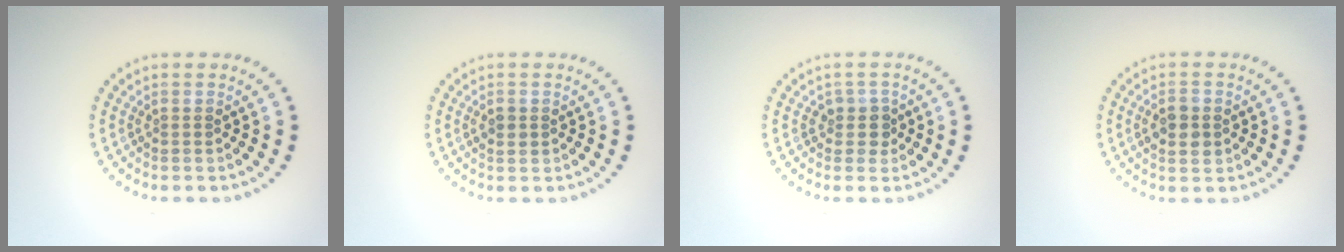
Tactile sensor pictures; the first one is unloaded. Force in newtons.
{"total": 1.0, "press": 1.0, "slide": 0.1}
{"total": 1.8, "press": 1.5, "slide": 1.0}
{"total": 2.7, "press": 2.7, "slide": 0.1}